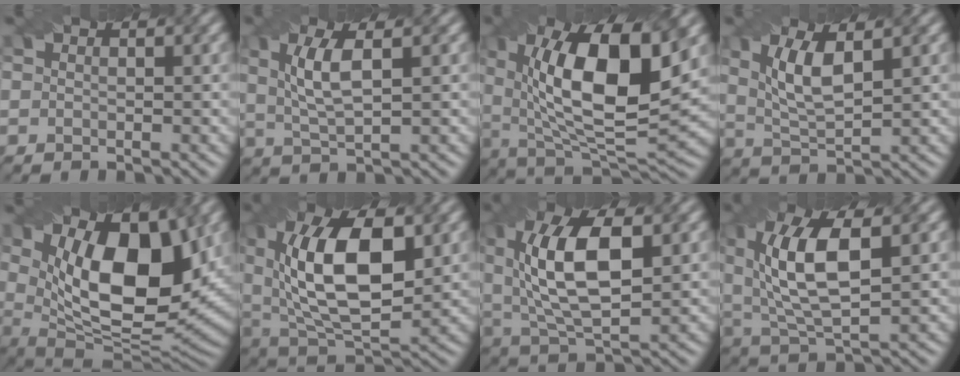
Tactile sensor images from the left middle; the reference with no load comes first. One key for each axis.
{"total": 4.4, "fx": 0.7, "fy": 1.3, "fz": 4.2, "tx": -0.086, "ty": 0.008, "tz": 0.031}
{"total": 14.1, "fx": 3.1, "fy": 6.1, "fz": 12.3, "tx": -0.197, "ty": 0.002, "tz": 0.058}
{"total": 5.1, "fx": 1.2, "fy": 1.8, "fz": 4.7, "tx": -0.098, "ty": 0.005, "tz": 0.038}
{"total": 13.7, "fx": 2.8, "fy": 6.0, "fz": 11.9, "tx": -0.172, "ty": -0.005, "tz": 0.055}
{"total": 12.7, "fx": 1.9, "fy": 6.7, "fz": 10.6, "tx": -0.185, "ty": 0.009, "tz": 0.043}
{"total": 10.2, "fx": 1.4, "fy": 4.8, "fz": 8.9, "tx": -0.166, "ty": 0.014, "tz": 0.033}
{"total": 9.3, "fx": 1.6, "fy": 4.1, "fz": 8.2, "tx": -0.167, "ty": 0.010, "tz": 0.037}